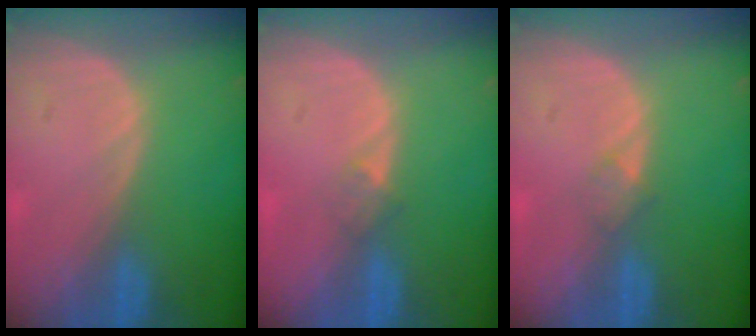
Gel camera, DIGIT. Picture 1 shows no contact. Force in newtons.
{"total": 1.5, "press": 1.2, "slide": 1.0}
{"total": 1.4, "press": 1.4, "slide": 0.1}